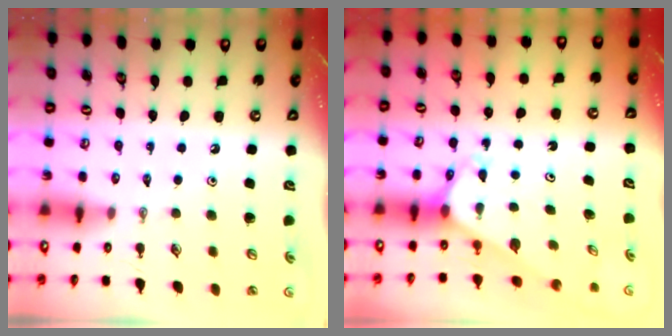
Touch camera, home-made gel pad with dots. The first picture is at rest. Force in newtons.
{"total": 2.8, "press": 2.8, "slide": 0.2}